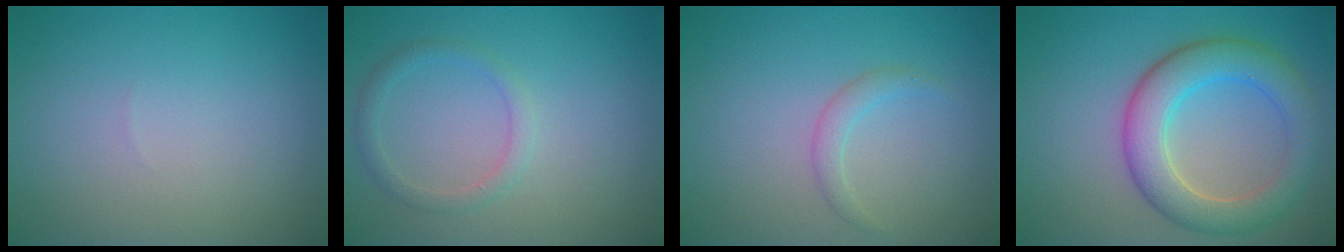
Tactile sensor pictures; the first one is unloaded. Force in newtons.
{"total": 1.6, "press": 1.6, "slide": 0.1}
{"total": 1.3, "press": 1.3, "slide": 0.1}
{"total": 6.1, "press": 6.1, "slide": 0.4}